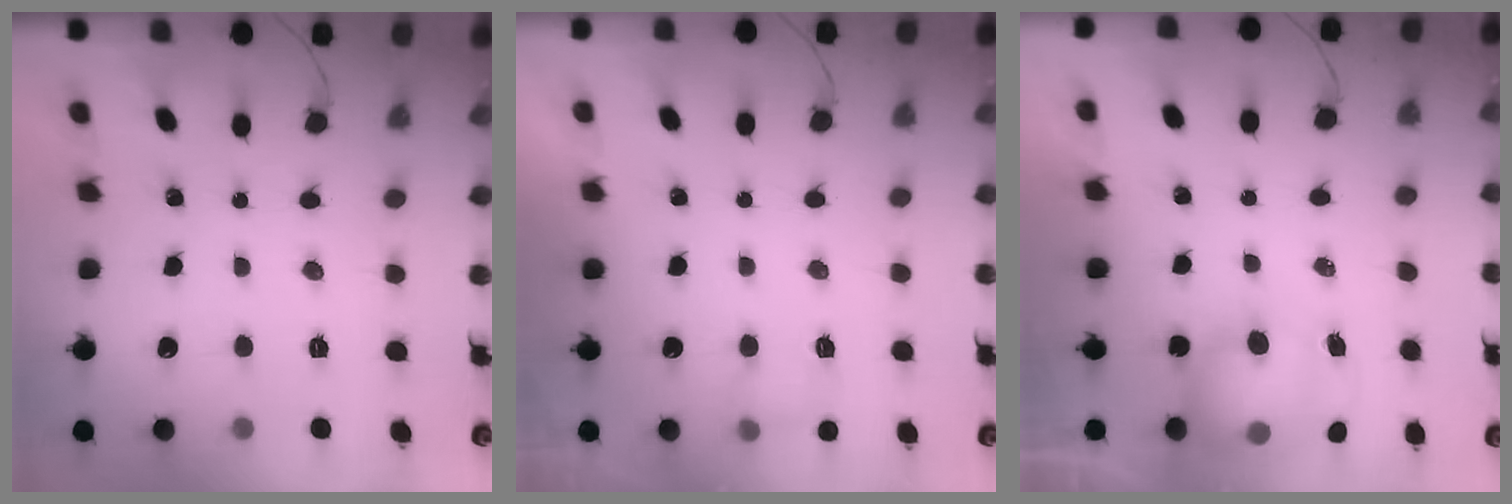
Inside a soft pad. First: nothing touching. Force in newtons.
{"total": 3.8, "press": 3.6, "slide": 1.1}
{"total": 8.1, "press": 8.0, "slide": 1.7}